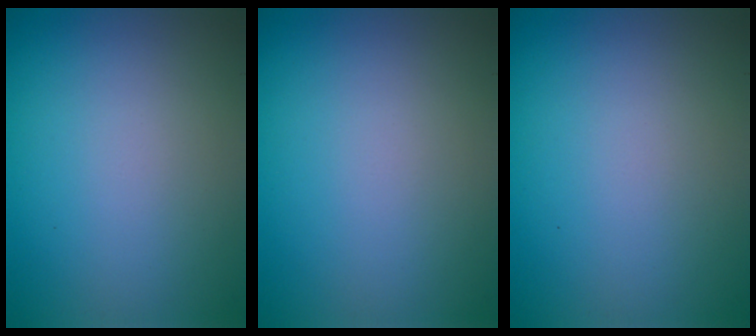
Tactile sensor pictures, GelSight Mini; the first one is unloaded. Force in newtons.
{"total": 0.0}
{"total": 0.0}